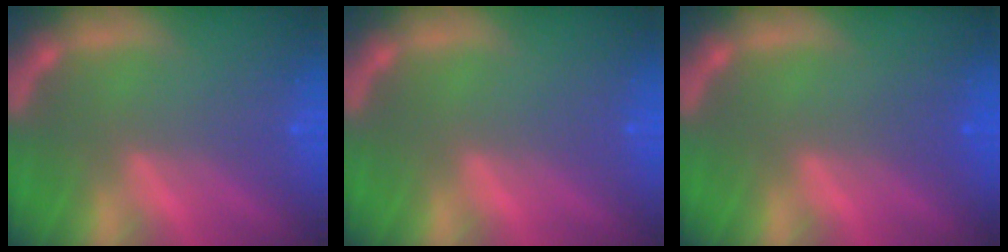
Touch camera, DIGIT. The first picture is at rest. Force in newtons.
{"total": 0.0}
{"total": 0.9}